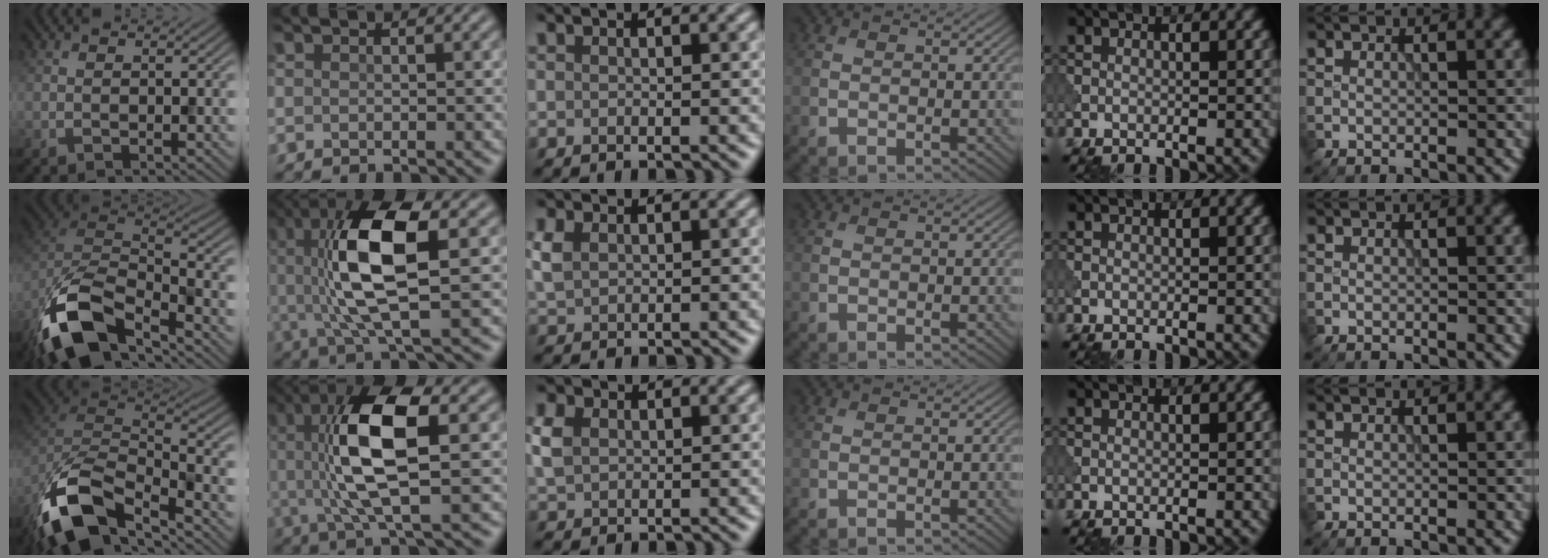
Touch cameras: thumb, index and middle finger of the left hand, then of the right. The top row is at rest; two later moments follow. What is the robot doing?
{"motion": "shake", "object": "bell"}